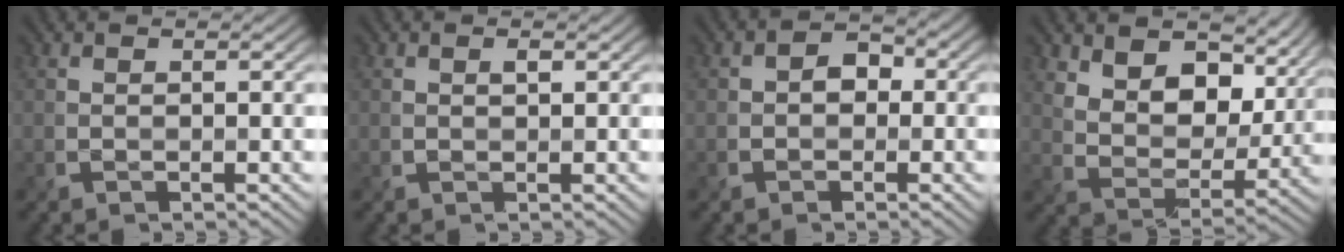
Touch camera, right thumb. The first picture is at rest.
{"total": 0.9, "force": [0.4, 0.4, 0.6], "torque": [-0.015, -0.002, 0.009]}
{"total": 2.6, "force": [-0.3, 2.3, 1.3], "torque": [-0.014, 0.003, -0.014]}
{"total": 11.4, "force": [5.8, 6.7, 7.2], "torque": [-0.146, -0.001, 0.092]}